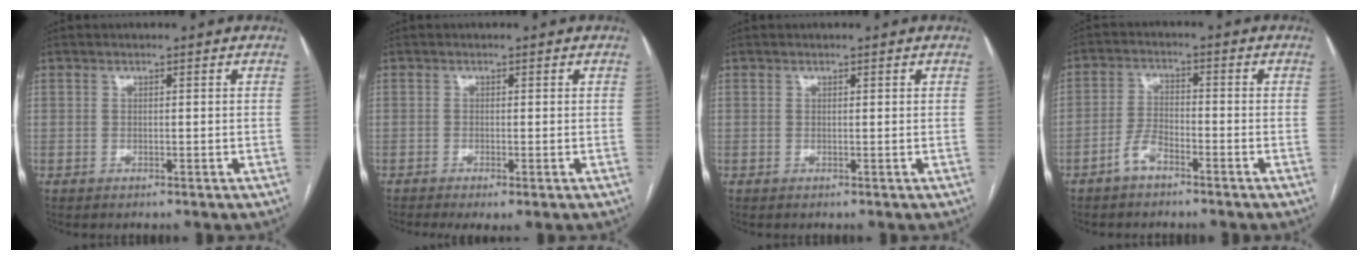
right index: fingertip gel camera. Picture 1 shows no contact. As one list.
[{"total": 2.6, "force": [-1.4, 0.5, 2.2], "torque": [-0.037, -0.008, -0.020]}, {"total": 0.0}, {"total": 3.9, "force": [-2.7, 1.5, 2.4], "torque": [-0.053, 0.009, -0.052]}]